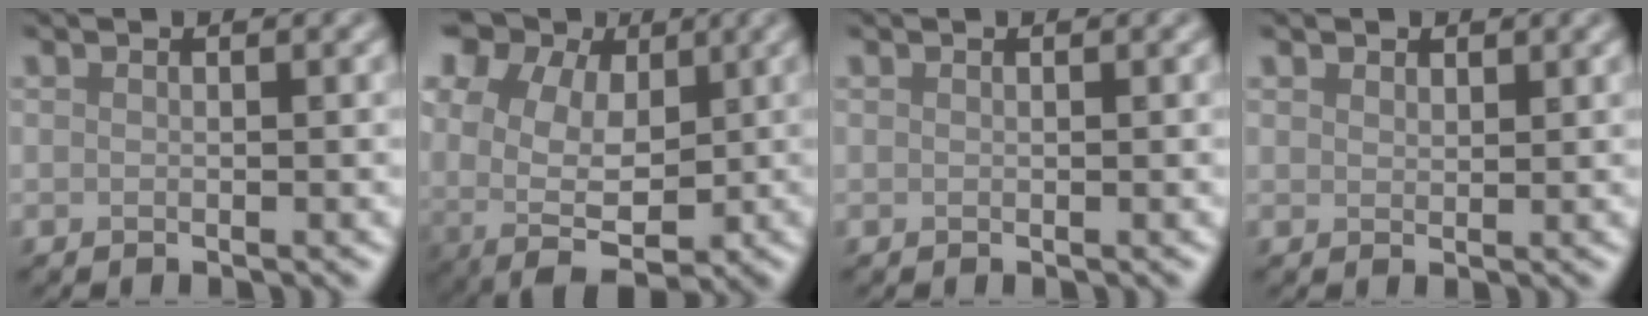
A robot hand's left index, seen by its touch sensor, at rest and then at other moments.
{"total": 14.9, "force": [5.1, 11.0, 8.7], "torque": [-0.150, 0.035, 0.073]}
{"total": 0.0}
{"total": 1.1, "force": [0.9, 0.5, 0.2], "torque": [-0.004, 0.000, 0.017]}